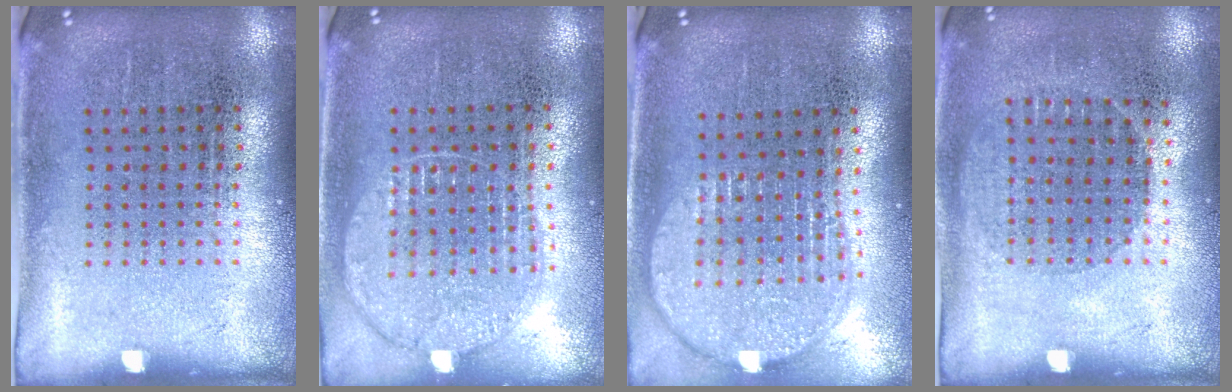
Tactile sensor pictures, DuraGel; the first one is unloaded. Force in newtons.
{"total": 1.1, "press": 1.1, "slide": 0.1}
{"total": 2.0, "press": 1.7, "slide": 1.1}
{"total": 0.9, "press": 0.8, "slide": 0.4}